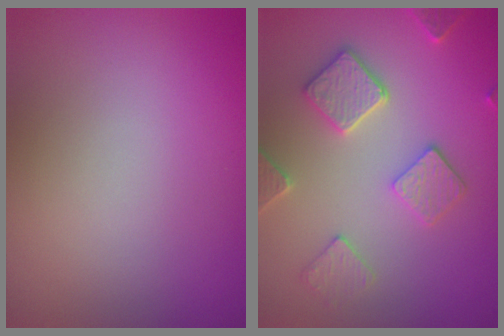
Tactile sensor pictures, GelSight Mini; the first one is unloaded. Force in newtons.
{"total": 3.9, "press": 3.7, "slide": 1.3}